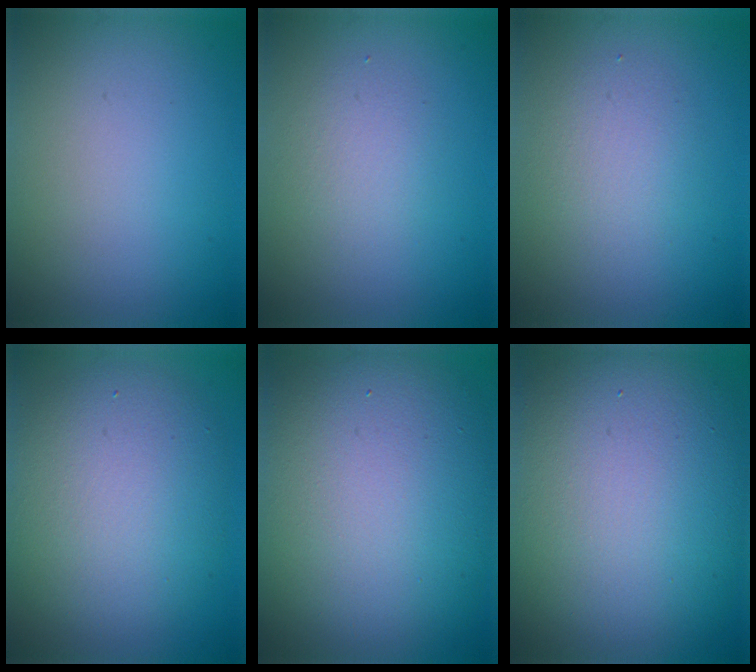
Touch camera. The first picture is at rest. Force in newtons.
{"total": 1.9, "press": 1.9, "slide": 0.1}
{"total": 2.2, "press": 2.2, "slide": 0.2}
{"total": 7.4, "press": 7.4, "slide": 0.2}
{"total": 13.9, "press": 13.9, "slide": 0.8}
{"total": 15.1, "press": 15.1, "slide": 0.5}